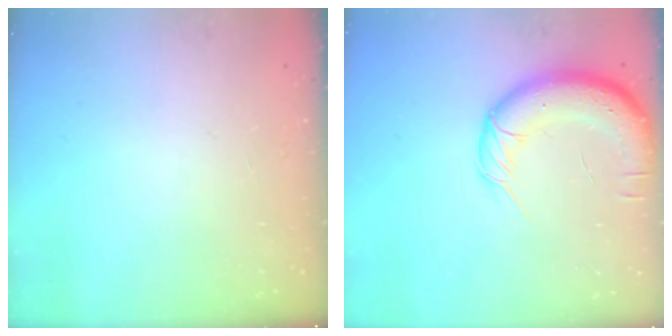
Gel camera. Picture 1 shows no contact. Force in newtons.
{"total": 13.9, "press": 13.6, "slide": 2.9}